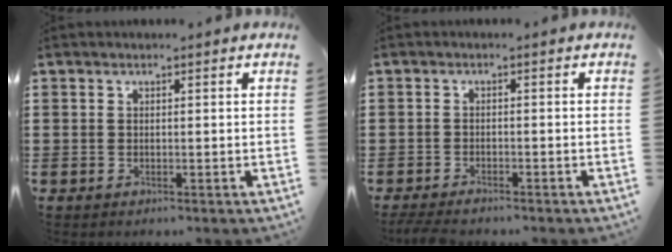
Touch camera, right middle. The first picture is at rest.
{"total": 1.5, "force": [-1.3, 0.2, 0.6], "torque": [-0.020, -0.003, -0.028]}